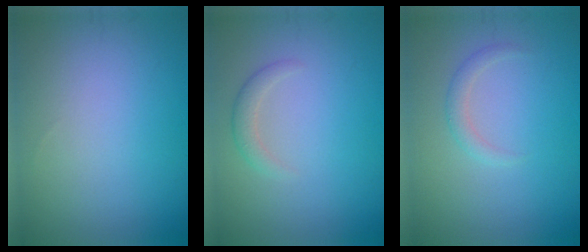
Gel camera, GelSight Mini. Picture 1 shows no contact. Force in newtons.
{"total": 1.4, "press": 1.4, "slide": 0.1}
{"total": 1.2, "press": 1.2, "slide": 0.1}